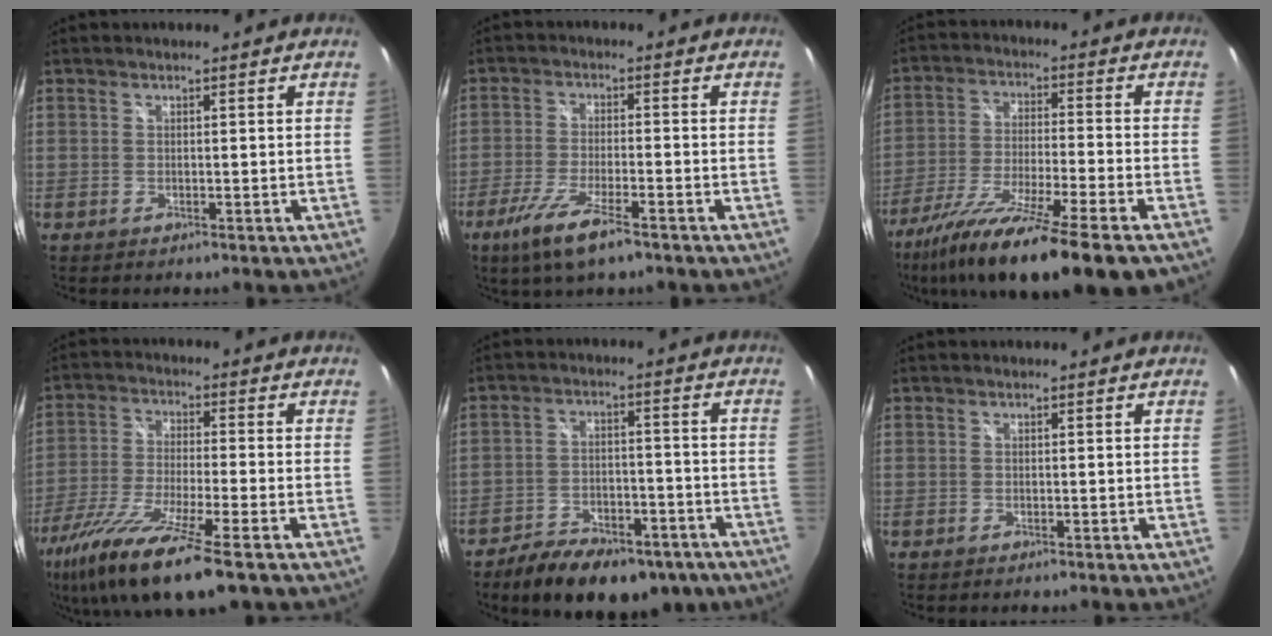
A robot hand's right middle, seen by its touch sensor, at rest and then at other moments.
{"total": 9.0, "force": [-5.8, 1.6, 6.7], "torque": [-0.154, -0.025, -0.108]}
{"total": 19.4, "force": [-13.8, 1.0, 13.6], "torque": [-0.253, -0.061, -0.237]}
{"total": 17.4, "force": [-11.3, 2.3, 13.0], "torque": [-0.264, -0.060, -0.205]}
{"total": 16.9, "force": [-12.0, 8.1, 8.8], "torque": [-0.171, -0.006, -0.163]}
{"total": 0.0}